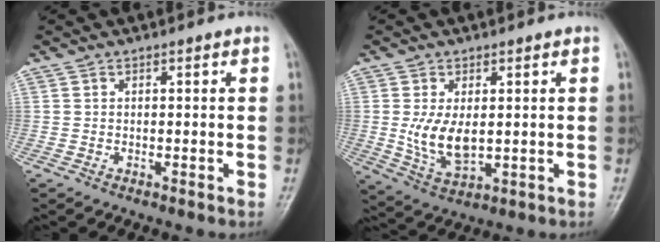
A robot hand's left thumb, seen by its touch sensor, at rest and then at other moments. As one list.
[{"total": 7.6, "force": [0.4, 4.3, 6.2], "torque": [-0.112, -0.017, 0.019]}]